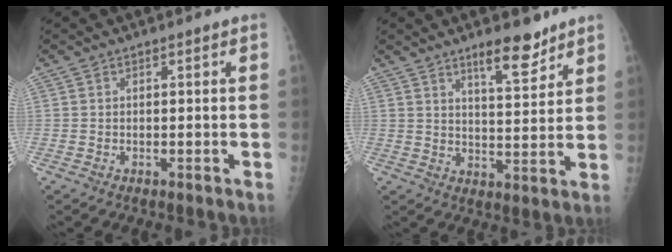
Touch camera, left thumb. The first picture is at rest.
{"total": 8.1, "force": [5.9, 2.3, 5.0], "torque": [-0.059, -0.044, 0.093]}